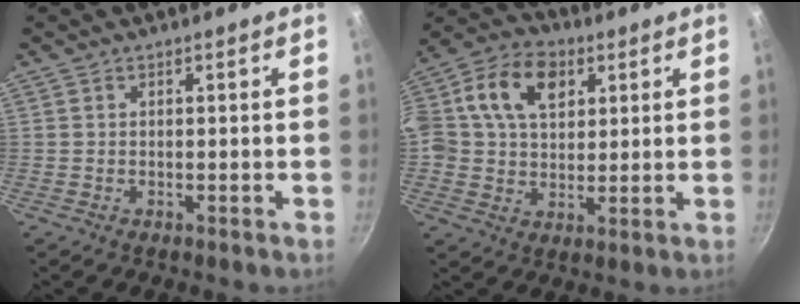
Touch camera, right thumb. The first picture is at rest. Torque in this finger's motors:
{"motor_torque": [-0.03, 2.21, 0.41, -0.30, 0.22]}